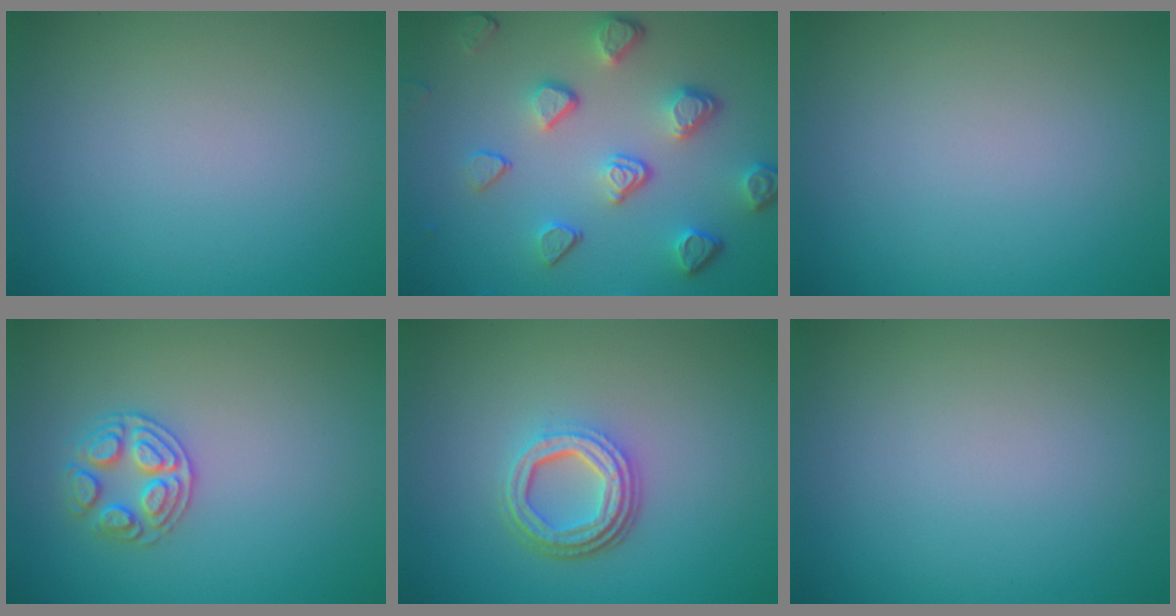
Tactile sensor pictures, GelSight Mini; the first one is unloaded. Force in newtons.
{"total": 5.1, "press": 3.8, "slide": 3.3}
{"total": 0.0}
{"total": 2.6, "press": 2.6, "slide": 0.4}
{"total": 4.3, "press": 3.2, "slide": 2.9}
{"total": 0.0}